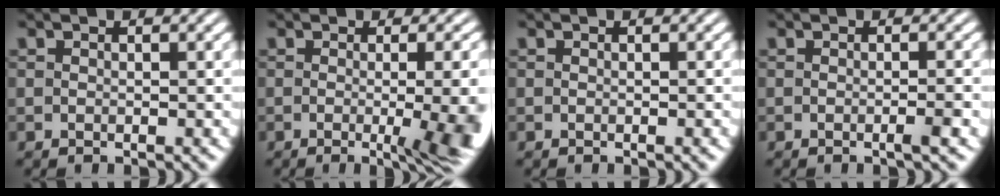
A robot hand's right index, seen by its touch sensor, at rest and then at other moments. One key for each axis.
{"total": 6.5, "fx": -1.7, "fy": 1.2, "fz": 6.2, "tx": -0.063, "ty": -0.008, "tz": -0.027}
{"total": 0.0}
{"total": 1.0, "fx": -0.5, "fy": -0.3, "fz": 0.9, "tx": -0.014, "ty": 0.003, "tz": -0.011}